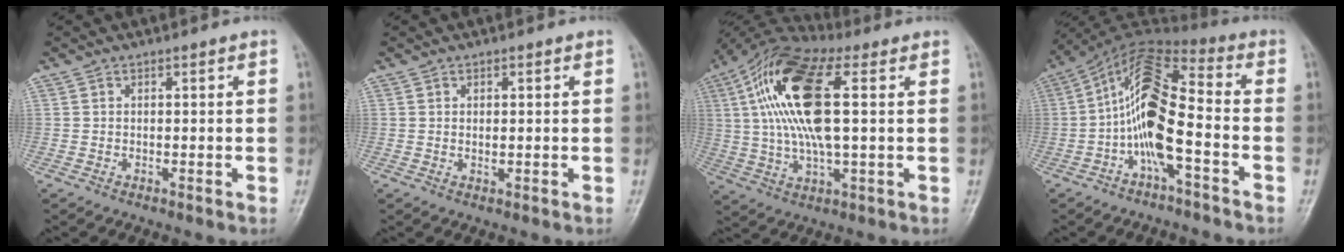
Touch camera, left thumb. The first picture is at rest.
{"total": 1.2, "force": [0.3, 0.5, 1.0], "torque": [-0.018, -0.001, 0.007]}
{"total": 18.4, "force": [4.1, 6.6, 16.6], "torque": [-0.342, 0.018, 0.069]}
{"total": 13.3, "force": [-3.4, 4.0, 12.3], "torque": [-0.240, 0.058, -0.069]}